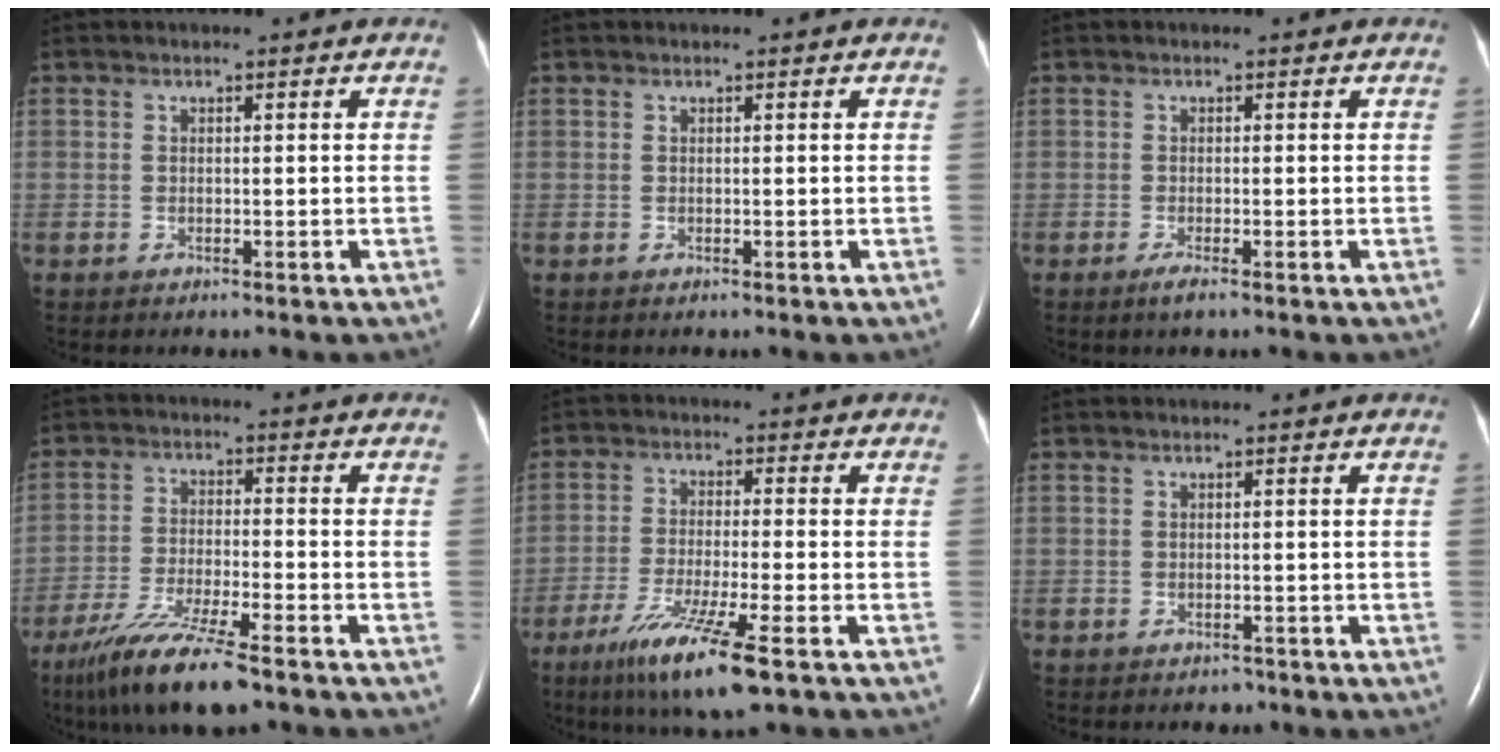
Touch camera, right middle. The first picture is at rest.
{"total": 0.0}
{"total": 1.3, "force": [-0.8, -0.1, 1.0], "torque": [-0.020, -0.004, -0.018]}
{"total": 12.0, "force": [-8.9, 0.8, 7.9], "torque": [-0.151, -0.034, -0.156]}
{"total": 10.4, "force": [-6.0, -0.1, 8.5], "torque": [-0.163, -0.032, -0.106]}
{"total": 1.1, "force": [-1.0, 0.6, 0.0], "torque": [-0.001, 0.002, -0.015]}